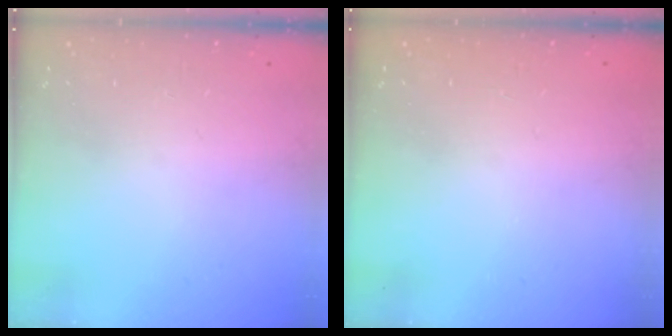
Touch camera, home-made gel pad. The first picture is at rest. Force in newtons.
{"total": 0.0}